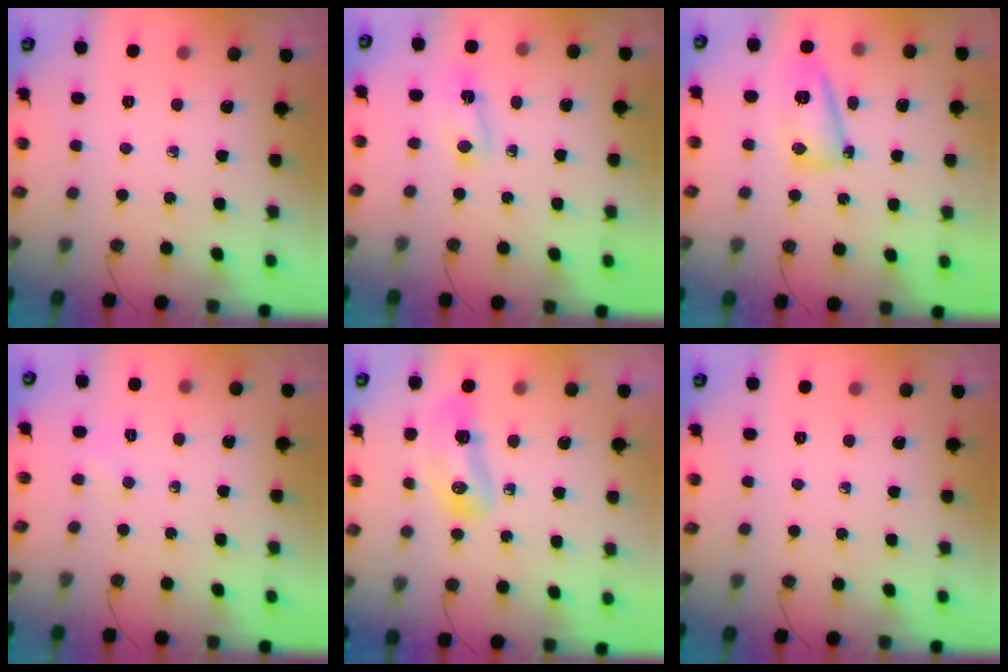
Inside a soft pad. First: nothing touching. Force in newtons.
{"total": 2.6, "press": 2.6, "slide": 0.6}
{"total": 10.5, "press": 10.2, "slide": 2.1}
{"total": 14.4, "press": 3.2, "slide": 14.0}
{"total": 9.9, "press": 9.8, "slide": 0.9}
{"total": 0.0}